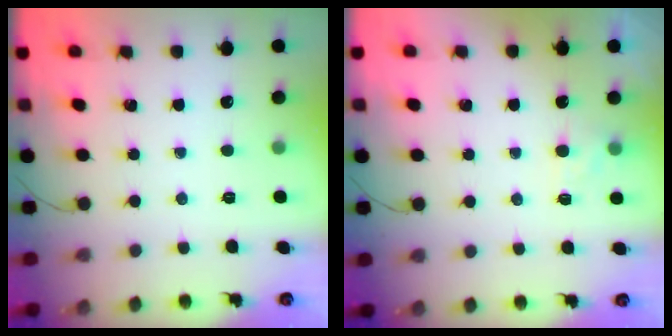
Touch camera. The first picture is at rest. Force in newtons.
{"total": 3.7, "press": 3.5, "slide": 1.2}